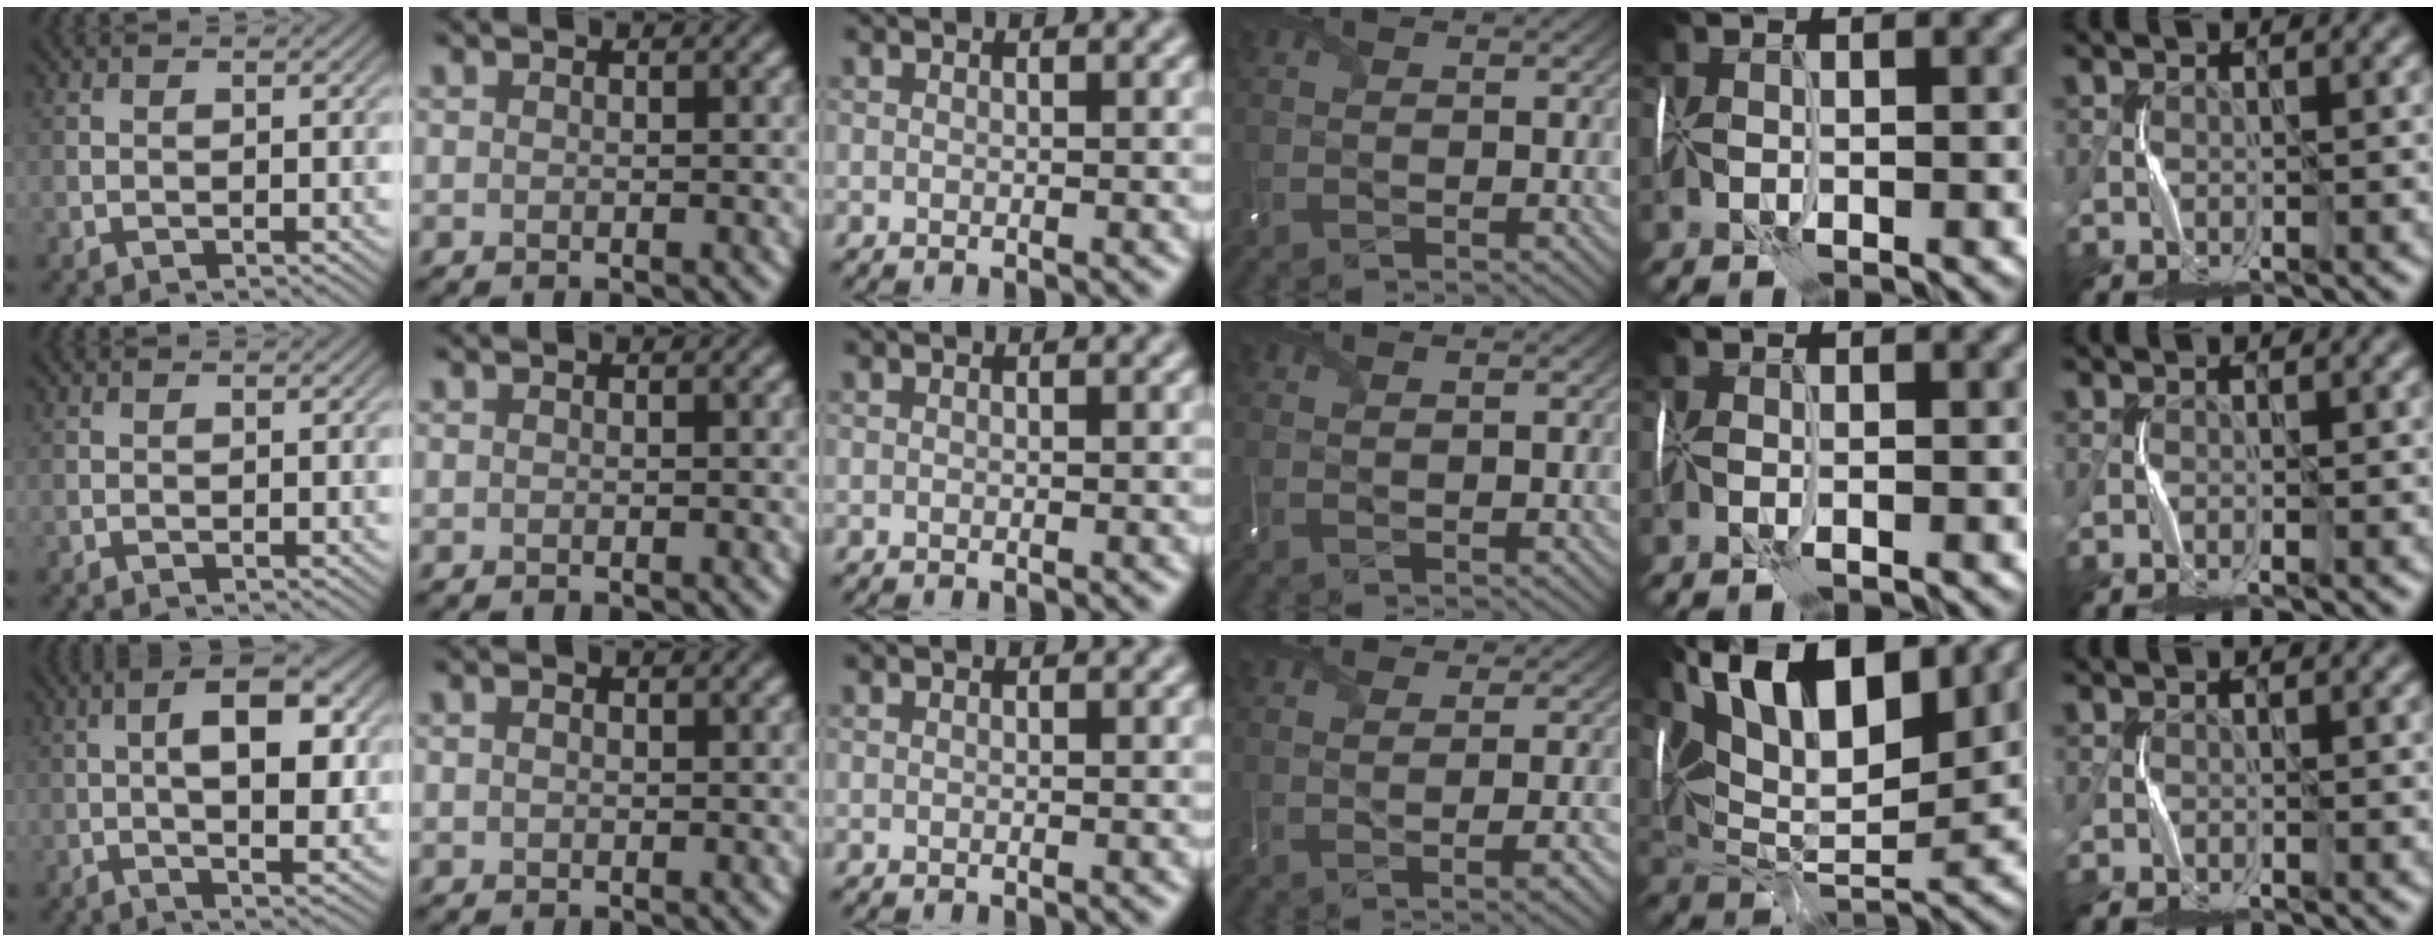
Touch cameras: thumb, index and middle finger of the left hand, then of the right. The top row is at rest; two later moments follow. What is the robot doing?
{"motion": "wrap", "object": "scarf"}